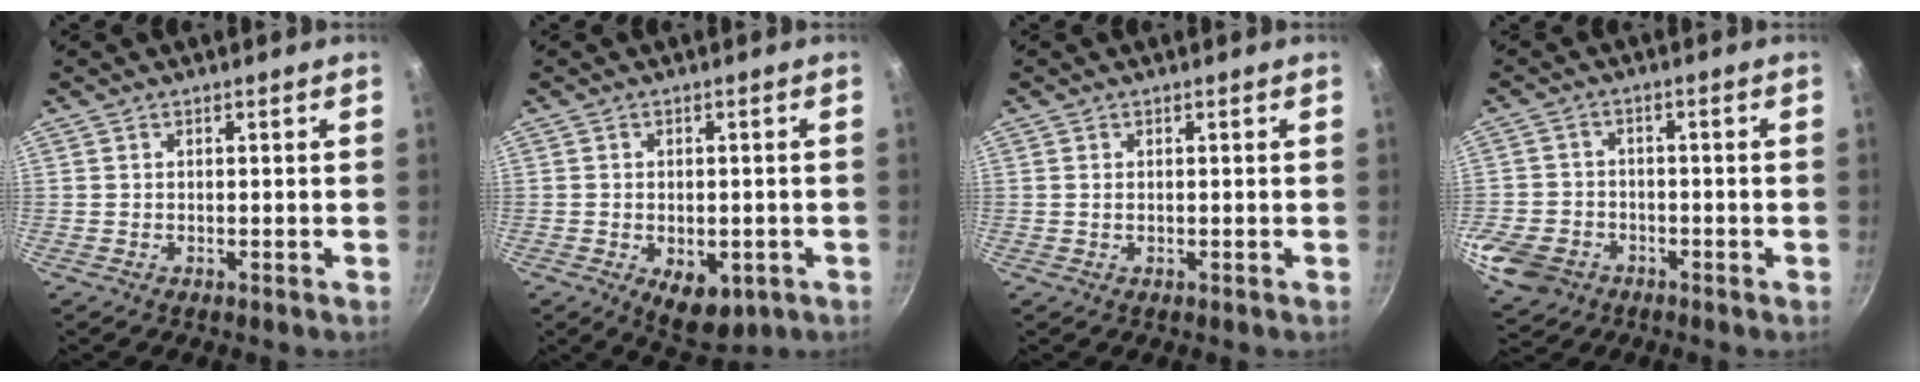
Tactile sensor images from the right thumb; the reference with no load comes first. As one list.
[{"total": 7.8, "force": [-2.8, 4.5, 5.7], "torque": [-0.069, 0.003, -0.026]}, {"total": 0.6, "force": [0.1, 0.3, 0.4], "torque": [-0.010, 0.001, 0.004]}, {"total": 9.4, "force": [-4.0, 7.5, 3.9], "torque": [-0.086, 0.017, -0.064]}]